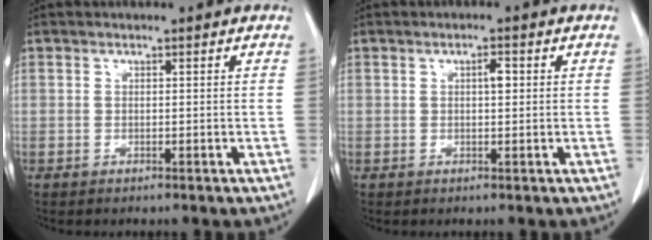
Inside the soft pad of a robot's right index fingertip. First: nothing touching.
{"total": 1.7, "force": [0.4, 0.5, 1.6], "torque": [-0.028, 0.003, 0.007]}